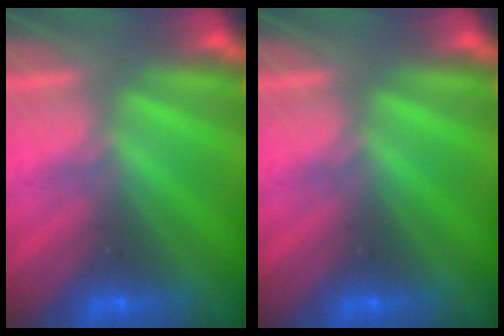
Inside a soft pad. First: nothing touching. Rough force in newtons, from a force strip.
{"total": 0.0}